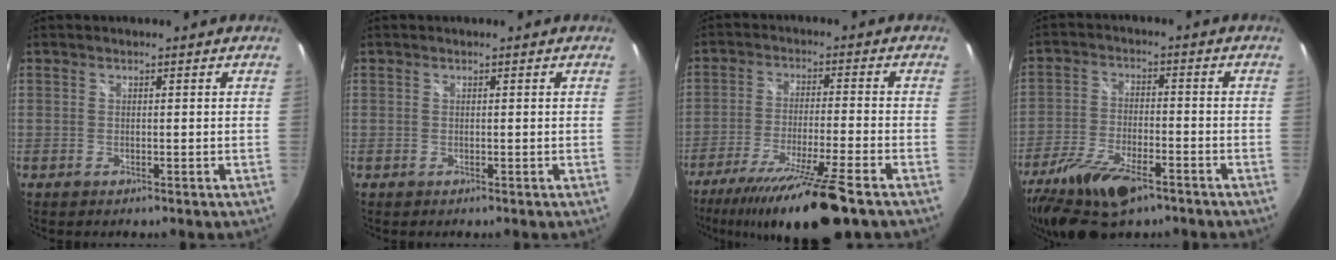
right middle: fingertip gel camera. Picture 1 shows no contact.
{"total": 0.0}
{"total": 16.3, "force": [-12.2, 0.0, 10.8], "torque": [-0.210, -0.043, -0.203]}
{"total": 14.6, "force": [-9.7, 5.9, 9.2], "torque": [-0.205, -0.030, -0.178]}